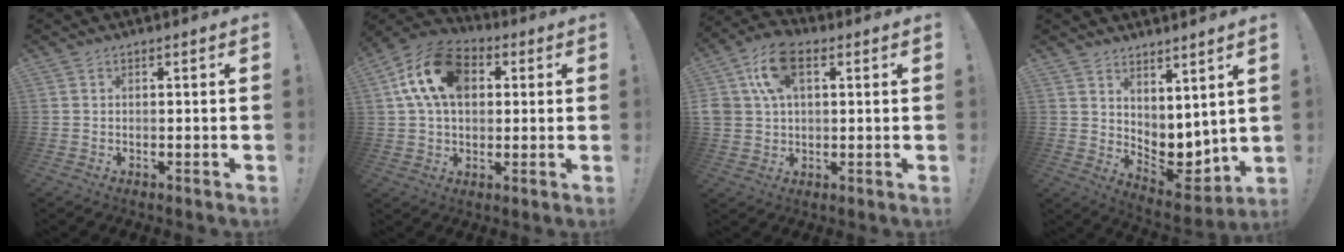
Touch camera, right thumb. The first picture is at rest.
{"total": 16.4, "force": [4.7, 11.4, 10.9], "torque": [-0.192, 0.007, 0.089]}
{"total": 13.0, "force": [4.3, 8.4, 8.9], "torque": [-0.185, 0.003, 0.082]}
{"total": 5.6, "force": [2.5, 4.2, 2.7], "torque": [-0.017, -0.046, 0.058]}